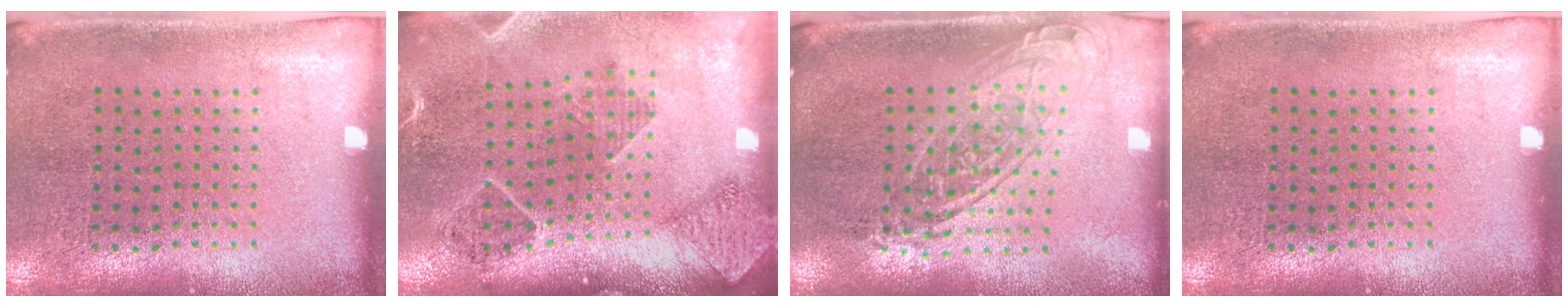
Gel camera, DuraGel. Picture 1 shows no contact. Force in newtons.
{"total": 1.6, "press": 1.6, "slide": 0.0}
{"total": 1.8, "press": 1.4, "slide": 1.0}
{"total": 0.0}